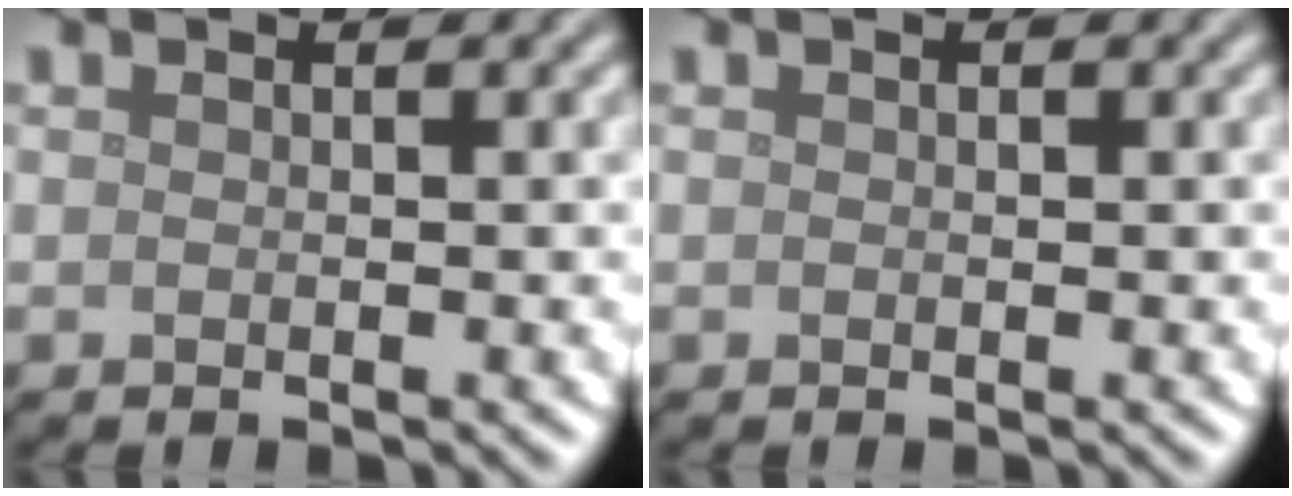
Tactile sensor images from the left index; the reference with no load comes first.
{"total": 0.0}